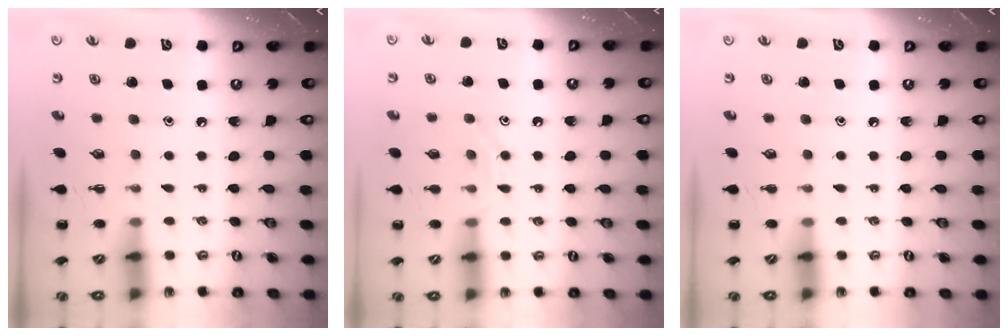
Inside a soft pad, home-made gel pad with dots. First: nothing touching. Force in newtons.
{"total": 8.8, "press": 8.8, "slide": 0.7}
{"total": 0.0}